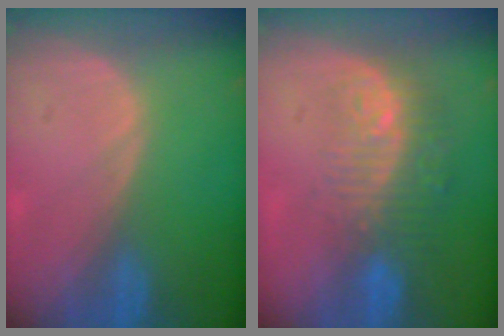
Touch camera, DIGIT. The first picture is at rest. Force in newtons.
{"total": 9.9, "press": 8.1, "slide": 5.7}